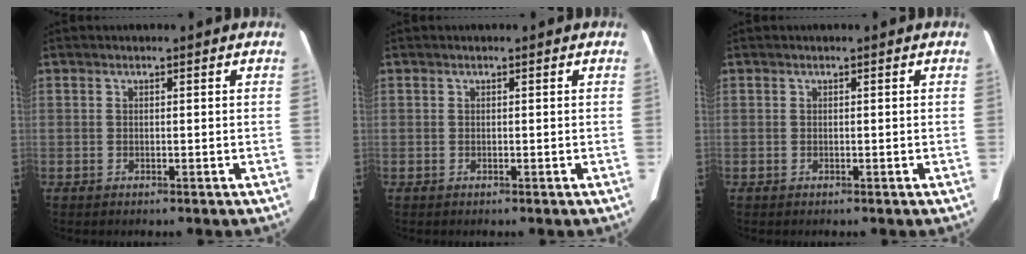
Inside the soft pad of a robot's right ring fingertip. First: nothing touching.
{"total": 0.0}
{"total": 0.0}